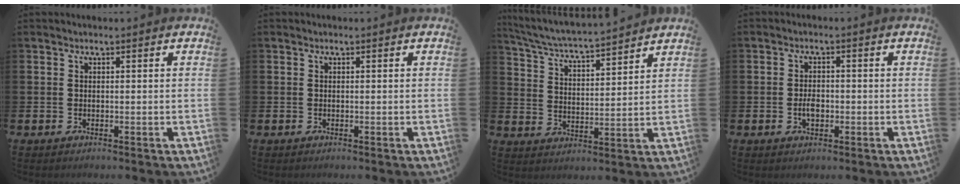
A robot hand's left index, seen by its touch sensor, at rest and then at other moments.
{"total": 0.0}
{"total": 5.1, "force": [5.0, 0.0, 1.2], "torque": [-0.047, -0.043, 0.082]}
{"total": 2.4, "force": [-0.5, 1.4, 1.8], "torque": [-0.021, -0.003, -0.012]}